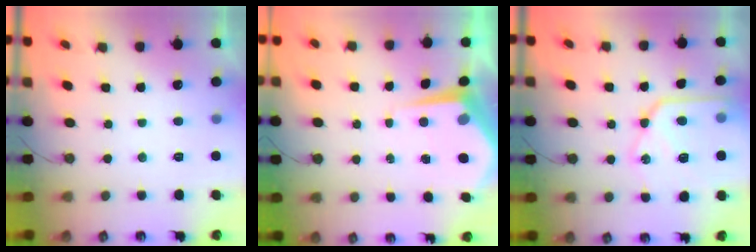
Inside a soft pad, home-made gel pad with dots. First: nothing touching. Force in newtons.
{"total": 6.1, "press": 6.0, "slide": 0.4}
{"total": 17.2, "press": 17.1, "slide": 1.6}